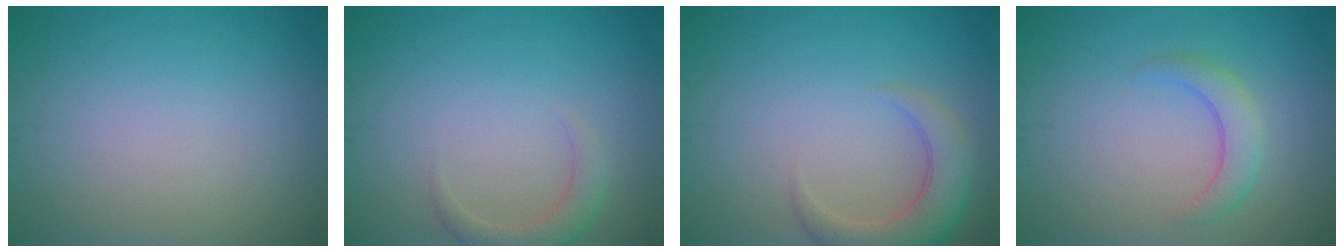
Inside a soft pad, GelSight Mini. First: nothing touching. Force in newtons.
{"total": 2.1, "press": 2.1, "slide": 0.3}
{"total": 4.5, "press": 4.5, "slide": 0.5}
{"total": 2.4, "press": 2.4, "slide": 0.1}